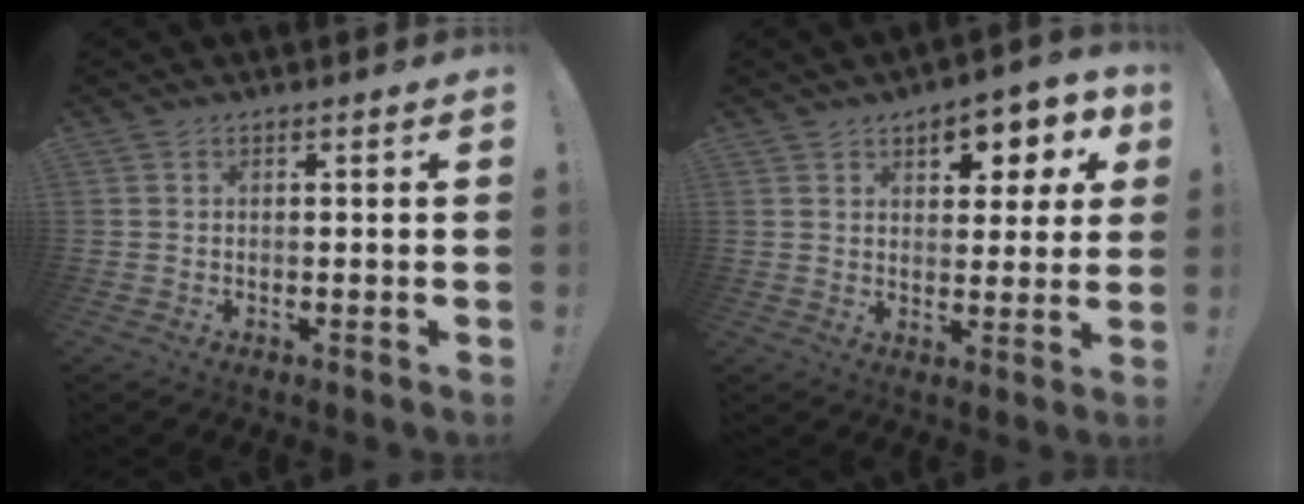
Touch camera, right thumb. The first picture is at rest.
{"total": 7.8, "force": [4.1, 4.8, 4.6], "torque": [-0.044, -0.029, 0.070]}